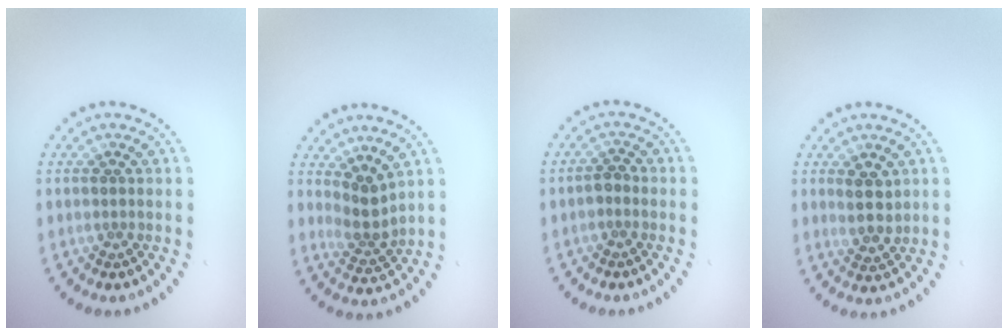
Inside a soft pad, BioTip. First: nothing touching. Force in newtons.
{"total": 2.6, "press": 1.9, "slide": 1.9}
{"total": 1.0, "press": 0.9, "slide": 0.3}
{"total": 2.5, "press": 2.2, "slide": 1.1}